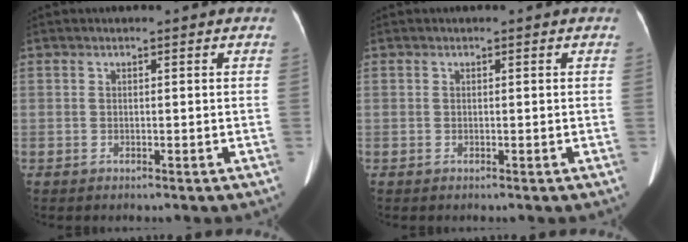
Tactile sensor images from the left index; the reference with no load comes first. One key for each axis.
{"total": 0.0}